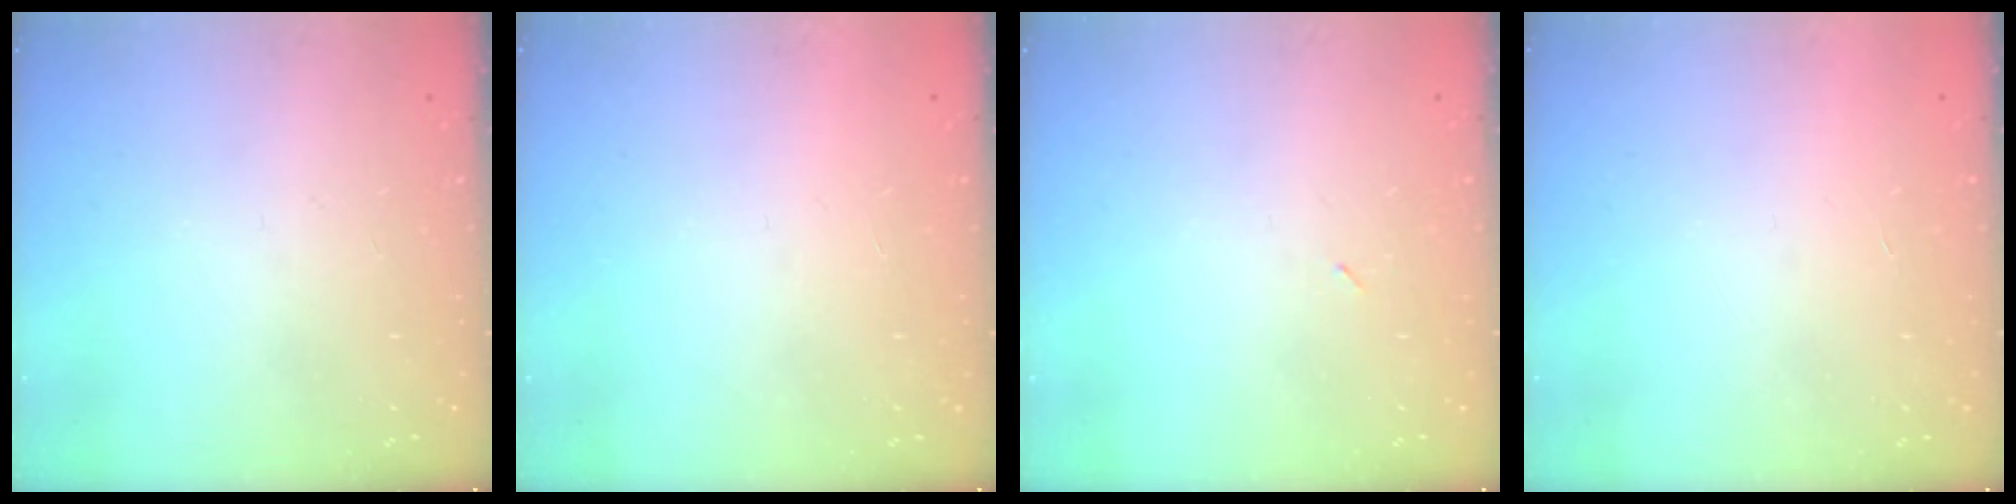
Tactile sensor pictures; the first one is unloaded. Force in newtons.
{"total": 1.6, "press": 1.6, "slide": 0.1}
{"total": 2.1, "press": 1.9, "slide": 1.0}
{"total": 1.7, "press": 1.7, "slide": 0.1}